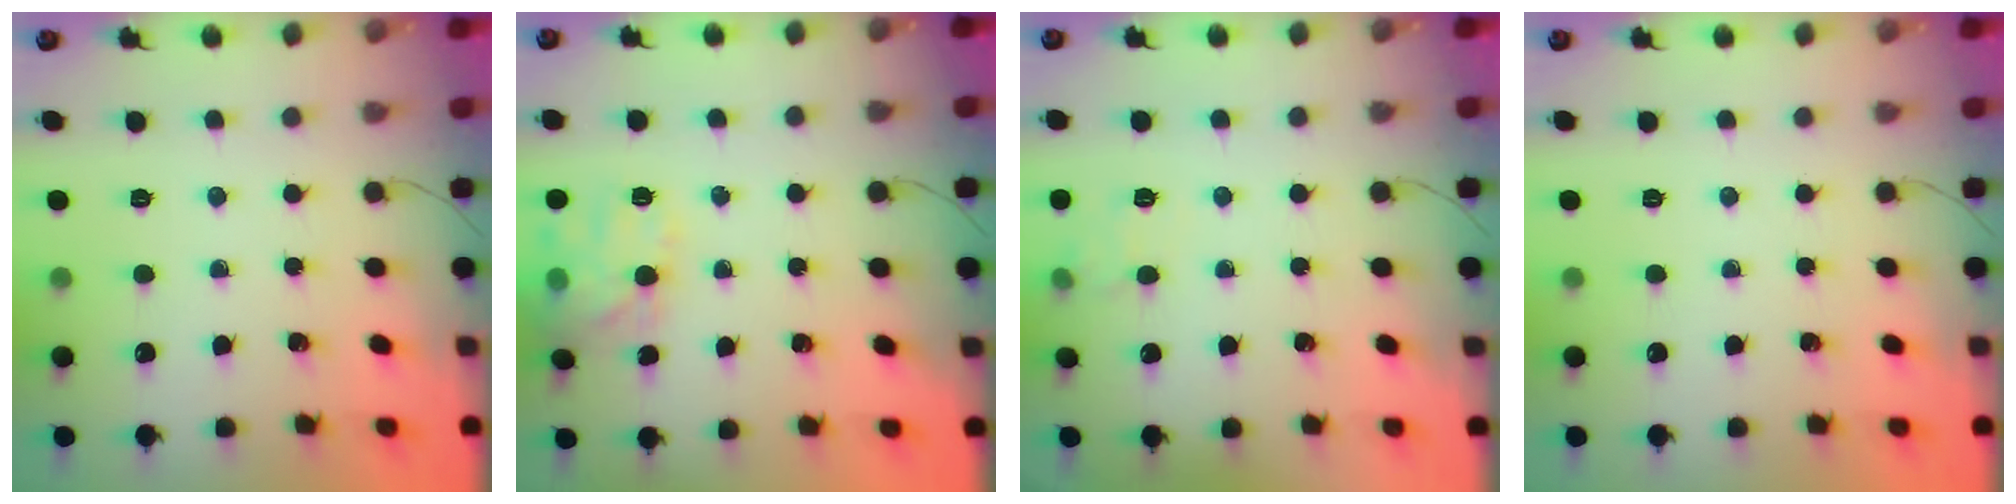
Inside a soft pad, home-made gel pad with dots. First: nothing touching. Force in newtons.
{"total": 13.9, "press": 13.9, "slide": 0.5}
{"total": 7.5, "press": 7.3, "slide": 2.0}
{"total": 0.0}